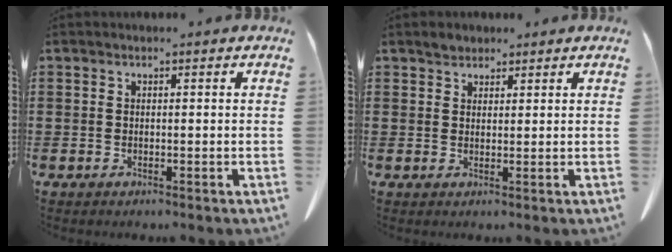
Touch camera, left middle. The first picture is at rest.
{"total": 1.8, "force": [1.6, 0.9, 0.1], "torque": [0.000, 0.001, 0.030]}